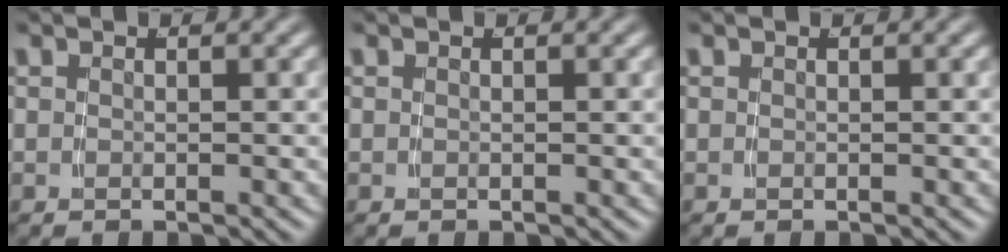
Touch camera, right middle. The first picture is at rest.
{"total": 0.0}
{"total": 0.0}